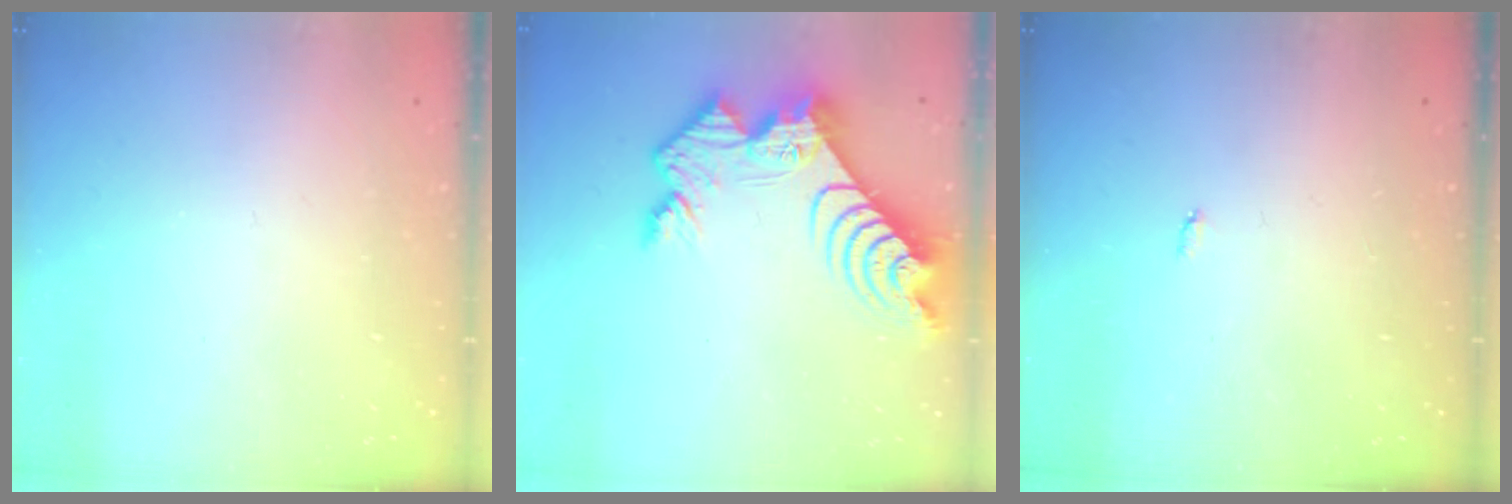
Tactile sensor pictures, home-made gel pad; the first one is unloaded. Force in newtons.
{"total": 13.4, "press": 13.4, "slide": 1.2}
{"total": 2.1, "press": 2.1, "slide": 0.4}